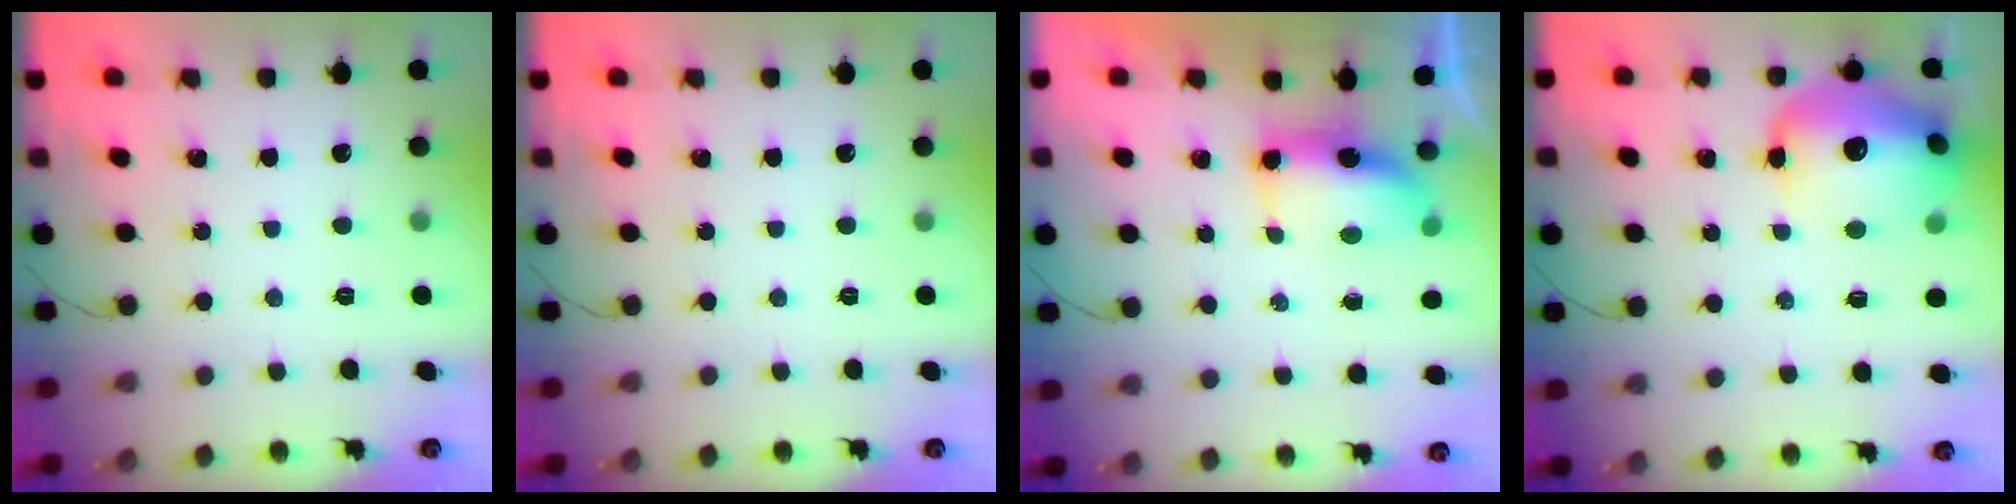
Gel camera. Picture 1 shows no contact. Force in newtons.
{"total": 0.0}
{"total": 6.7, "press": 6.6, "slide": 1.1}
{"total": 19.7, "press": 18.4, "slide": 7.2}